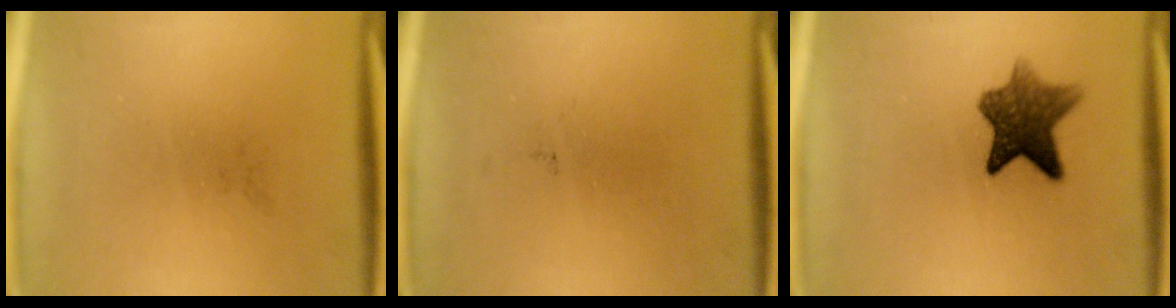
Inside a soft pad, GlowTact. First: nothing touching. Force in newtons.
{"total": 0.0}
{"total": 8.1}